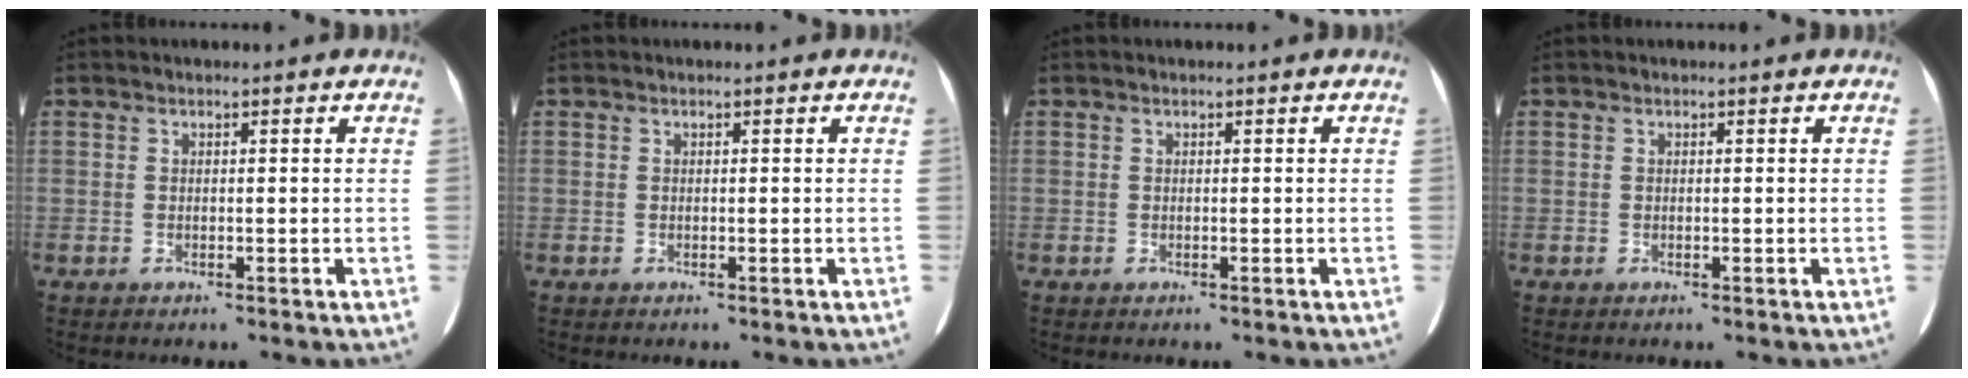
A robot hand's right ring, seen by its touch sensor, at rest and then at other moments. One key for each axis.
{"total": 0.0}
{"total": 0.0}
{"total": 0.0}